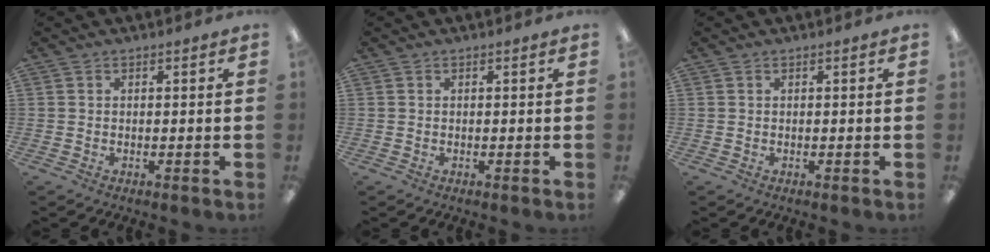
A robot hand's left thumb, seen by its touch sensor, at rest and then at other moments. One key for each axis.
{"total": 0.0}
{"total": 0.0}